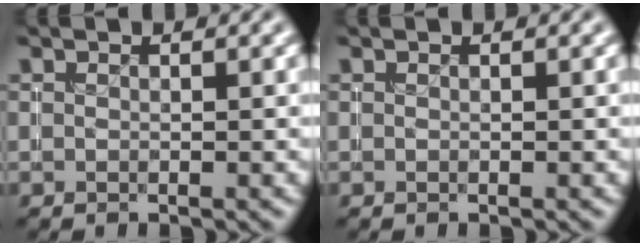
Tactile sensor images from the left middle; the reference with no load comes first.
{"total": 0.0}